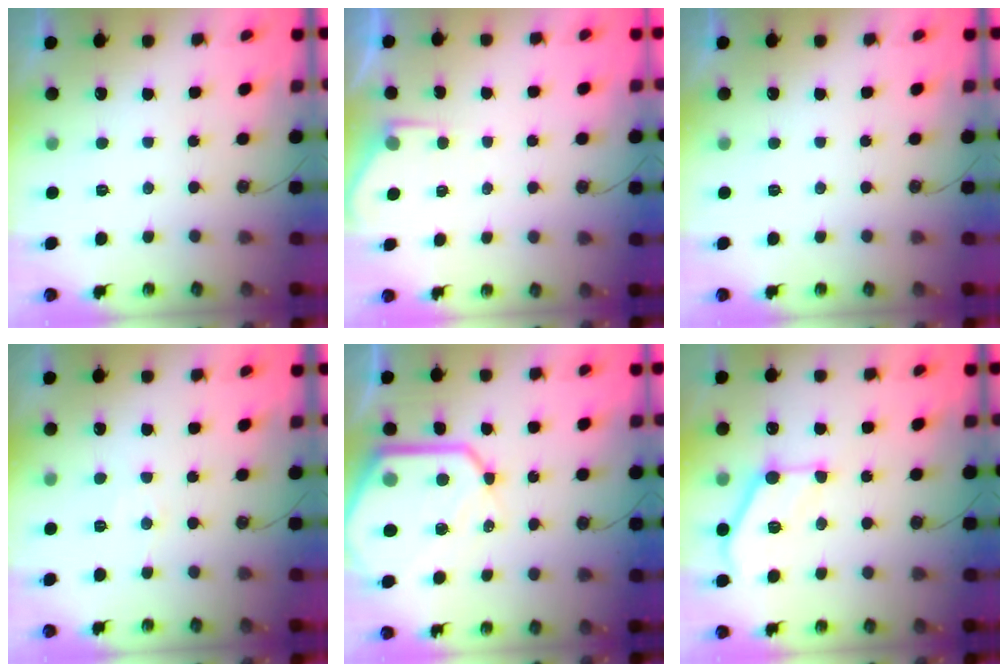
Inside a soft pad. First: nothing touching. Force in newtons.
{"total": 2.9, "press": 2.9, "slide": 0.5}
{"total": 0.0}
{"total": 3.7, "press": 3.6, "slide": 0.5}
{"total": 17.3, "press": 17.2, "slide": 1.7}
{"total": 13.4, "press": 13.4, "slide": 0.6}